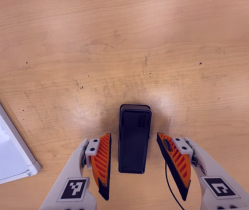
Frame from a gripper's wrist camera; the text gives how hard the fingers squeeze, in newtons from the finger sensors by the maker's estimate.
{"total": 0.0}